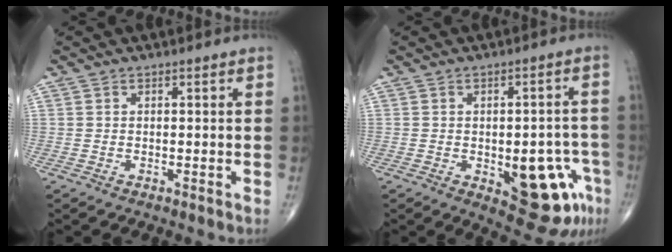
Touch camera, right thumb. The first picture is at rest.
{"total": 13.5, "force": [-4.7, 5.9, 11.2], "torque": [-0.102, 0.019, -0.046]}